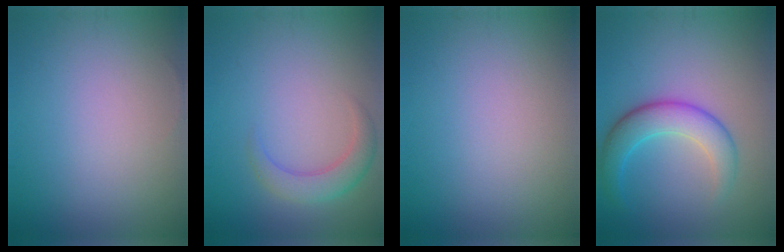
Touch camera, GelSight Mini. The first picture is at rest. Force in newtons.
{"total": 2.9, "press": 2.9, "slide": 0.2}
{"total": 0.0}
{"total": 4.8, "press": 4.8, "slide": 0.3}